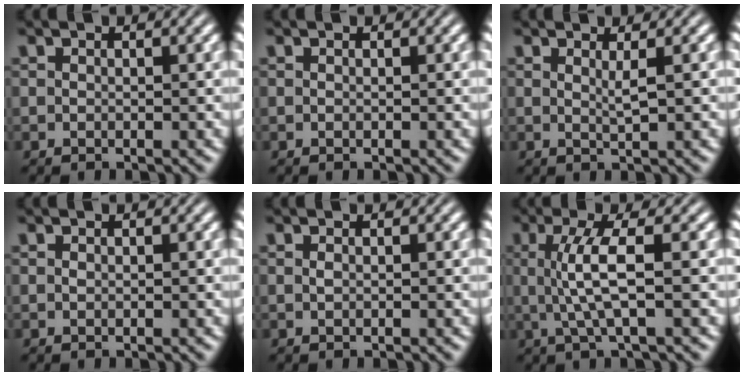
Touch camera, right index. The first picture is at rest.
{"total": 0.0}
{"total": 1.6, "force": [0.6, -1.3, 0.8], "torque": [-0.006, -0.008, 0.016]}
{"total": 0.6, "force": [-0.1, -0.6, -0.1], "torque": [-0.004, -0.010, 0.007]}
{"total": 0.9, "force": [-0.1, -0.9, 0.0], "torque": [-0.001, -0.008, 0.006]}
{"total": 3.8, "force": [0.2, -0.6, 3.8], "torque": [-0.070, 0.001, 0.011]}